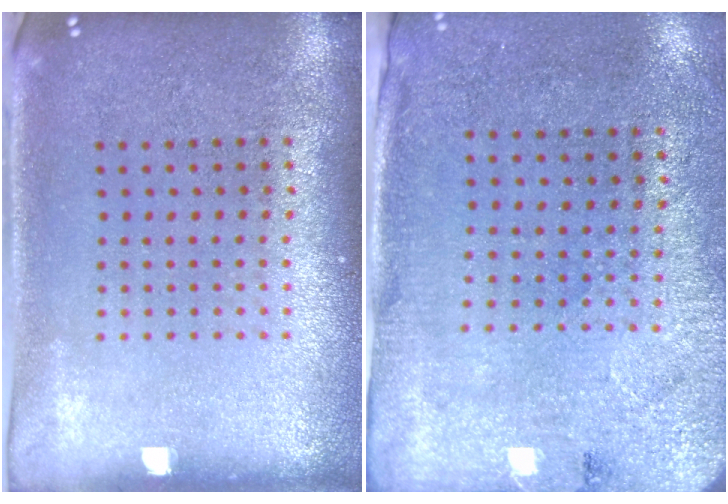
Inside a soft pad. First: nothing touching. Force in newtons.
{"total": 2.7, "press": 2.2, "slide": 1.5}